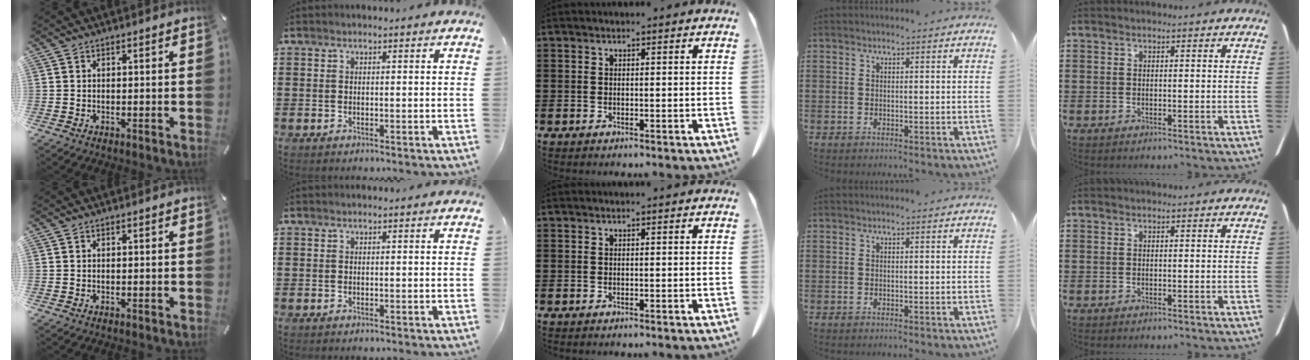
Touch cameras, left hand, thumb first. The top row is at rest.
{}